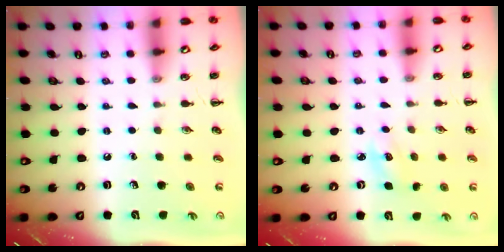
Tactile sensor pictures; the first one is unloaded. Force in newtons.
{"total": 4.0, "press": 3.8, "slide": 1.2}